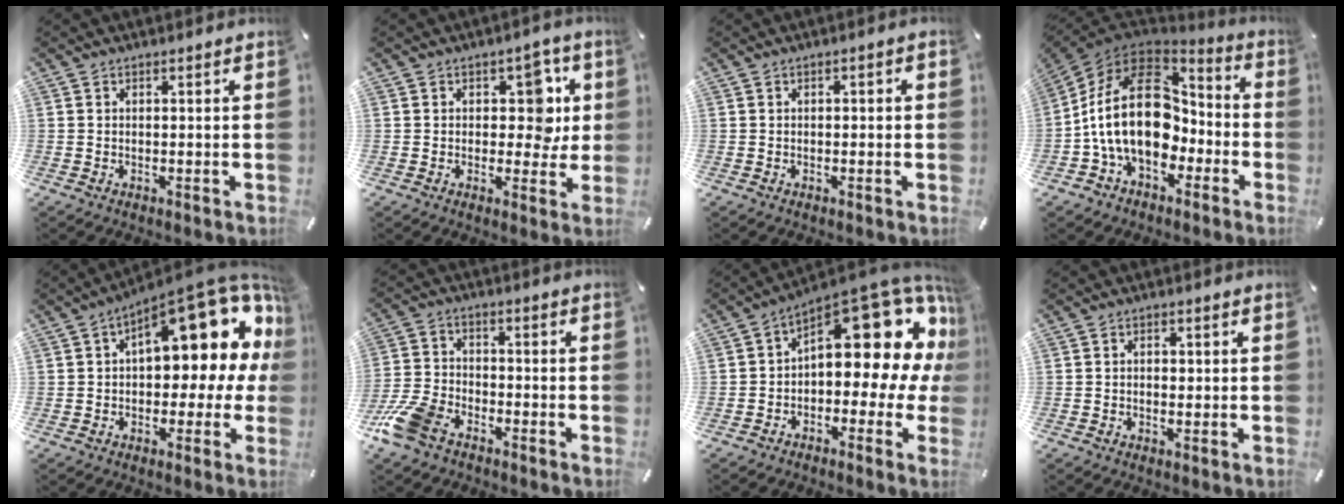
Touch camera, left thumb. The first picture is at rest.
{"total": 9.3, "force": [2.0, 6.7, 6.1], "torque": [-0.064, -0.005, 0.029]}
{"total": 0.9, "force": [-0.4, 0.5, 0.6], "torque": [-0.011, 0.003, -0.008]}
{"total": 23.4, "force": [-0.5, 16.7, 16.3], "torque": [-0.309, 0.006, -0.002]}
{"total": 17.3, "force": [7.5, 8.2, 13.2], "torque": [-0.167, -0.056, 0.121]}
{"total": 10.8, "force": [-7.2, 5.9, 5.4], "torque": [-0.125, 0.030, -0.138]}
{"total": 17.1, "force": [8.8, 8.1, 12.3], "torque": [-0.141, -0.085, 0.140]}
{"total": 1.7, "force": [-0.2, 1.3, 1.1], "torque": [-0.023, 0.006, -0.006]}